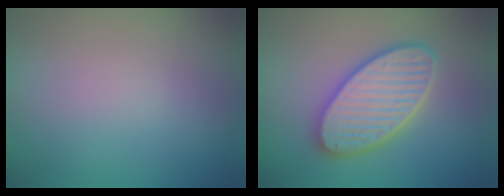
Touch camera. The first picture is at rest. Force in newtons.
{"total": 5.6, "press": 5.5, "slide": 0.6}